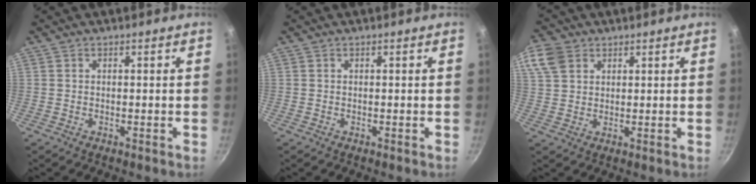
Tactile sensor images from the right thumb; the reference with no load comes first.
{"total": 0.0}
{"total": 7.6, "force": [3.6, 5.6, 3.7], "torque": [-0.066, 0.000, 0.066]}